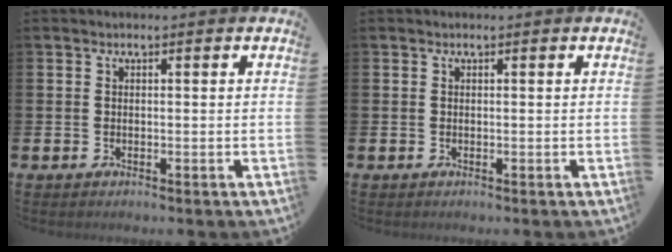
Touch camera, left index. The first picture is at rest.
{"total": 0.0}